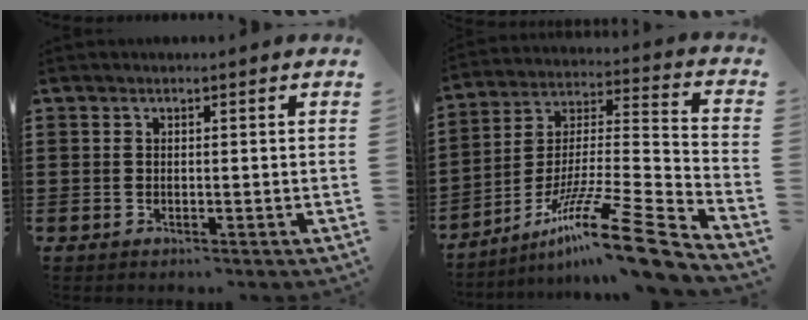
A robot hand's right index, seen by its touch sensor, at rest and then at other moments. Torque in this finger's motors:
{"motor_torque": [1.47, -0.67, 0.28, 0.11]}